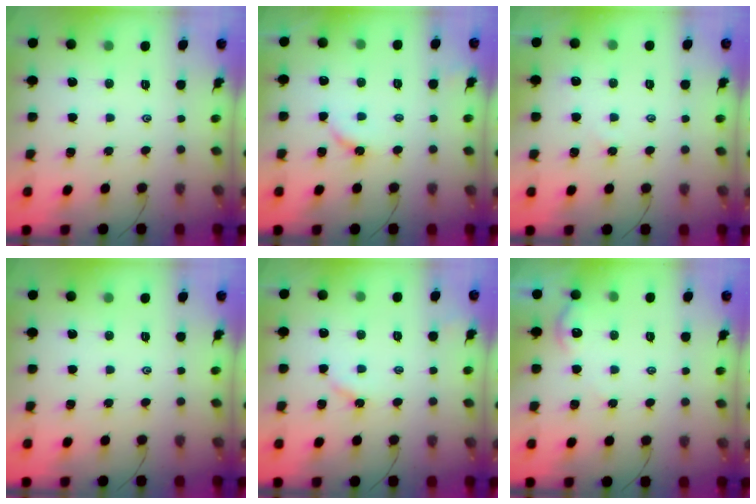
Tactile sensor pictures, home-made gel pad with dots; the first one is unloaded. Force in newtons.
{"total": 4.1, "press": 4.0, "slide": 0.4}
{"total": 2.8, "press": 2.8, "slide": 0.5}
{"total": 0.0}
{"total": 2.3, "press": 2.3, "slide": 0.3}
{"total": 2.8, "press": 2.8, "slide": 0.3}